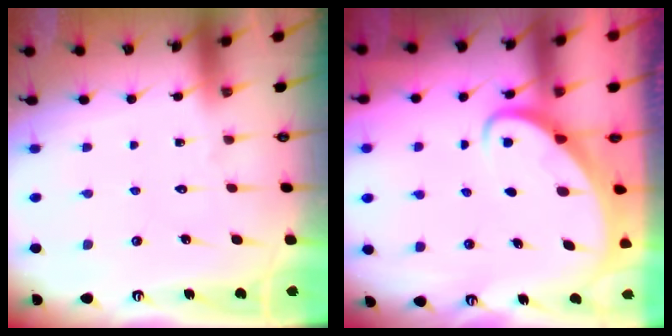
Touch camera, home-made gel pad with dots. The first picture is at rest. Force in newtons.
{"total": 2.7, "press": 2.7, "slide": 0.2}